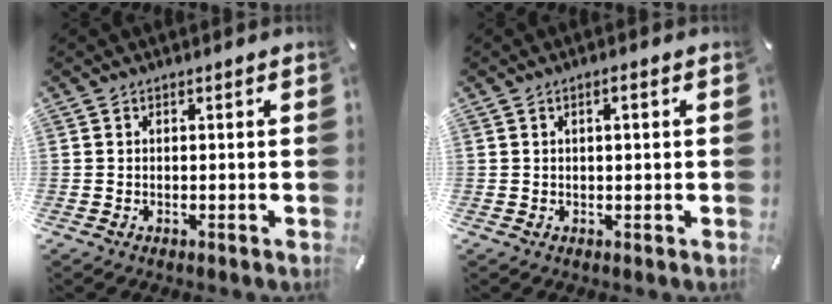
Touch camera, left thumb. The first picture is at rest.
{"total": 1.5, "force": [0.4, 0.4, 1.4], "torque": [-0.027, 0.003, 0.004]}